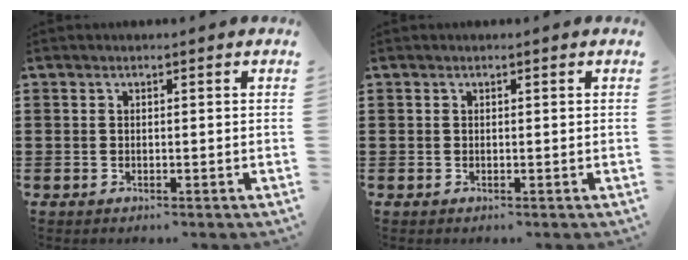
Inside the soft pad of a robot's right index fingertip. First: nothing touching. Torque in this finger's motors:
{"motor_torque": [0.12, 0.08, 0.00, 0.00]}